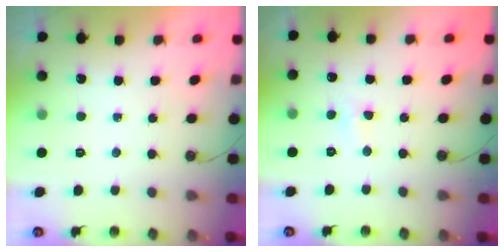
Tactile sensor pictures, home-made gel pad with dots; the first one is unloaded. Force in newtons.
{"total": 2.1, "press": 2.0, "slide": 0.3}